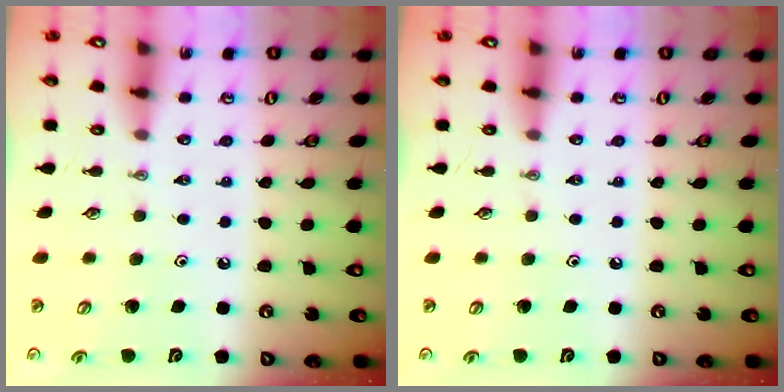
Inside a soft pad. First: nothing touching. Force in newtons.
{"total": 0.0}